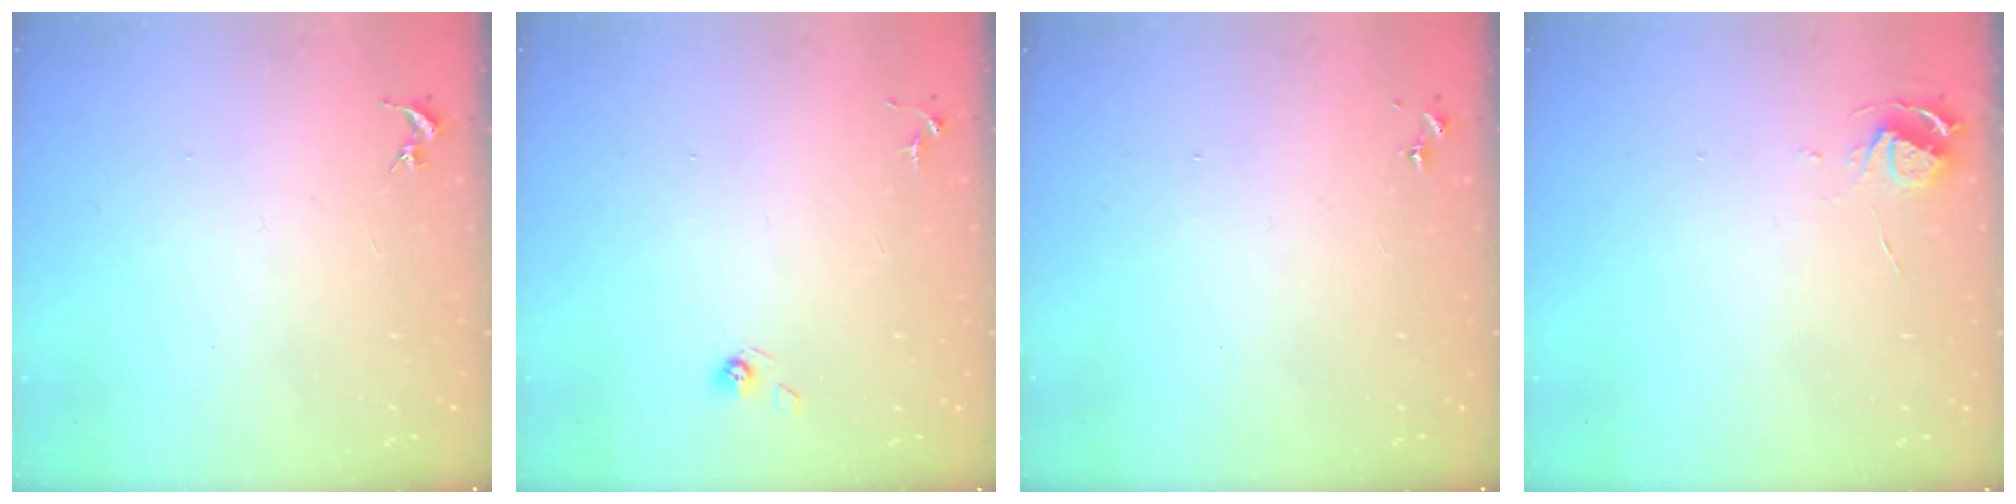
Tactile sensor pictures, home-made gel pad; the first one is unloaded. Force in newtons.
{"total": 3.8, "press": 3.3, "slide": 1.8}
{"total": 0.0}
{"total": 5.5, "press": 5.4, "slide": 0.6}